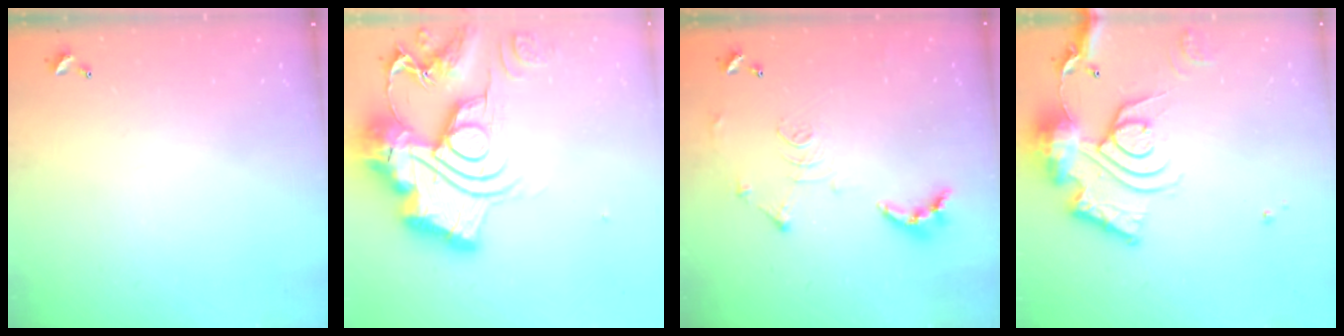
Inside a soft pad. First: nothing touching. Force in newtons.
{"total": 0.6, "press": 0.6, "slide": 0.0}
{"total": 12.0, "press": 11.9, "slide": 1.3}
{"total": 21.9, "press": 21.7, "slide": 2.3}